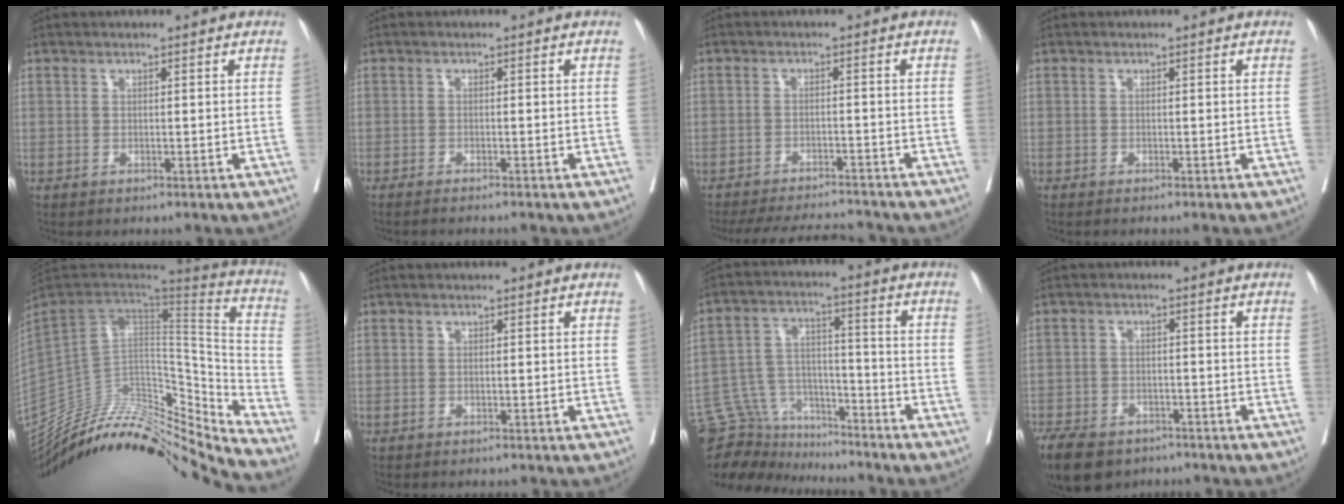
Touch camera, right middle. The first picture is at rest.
{"total": 3.3, "force": [-2.8, -0.2, 1.6], "torque": [-0.018, -0.001, -0.037]}
{"total": 11.0, "force": [-10.5, 1.5, 3.0], "torque": [-0.051, 0.002, -0.149]}
{"total": 0.7, "force": [-0.6, 0.0, 0.3], "torque": [-0.006, -0.002, -0.009]}
{"total": 30.2, "force": [-26.8, 6.1, 12.5], "torque": [-0.190, 0.003, -0.404]}
{"total": 0.0}
{"total": 10.9, "force": [-10.3, 3.6, 0.7], "torque": [-0.017, 0.057, -0.180]}
{"total": 11.7, "force": [-8.2, 6.4, 5.3], "torque": [-0.119, -0.009, -0.123]}